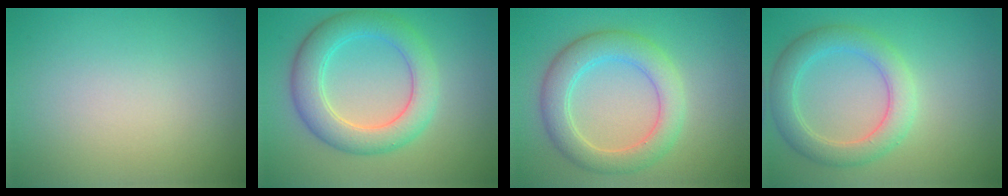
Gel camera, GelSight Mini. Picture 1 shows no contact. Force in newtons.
{"total": 5.5, "press": 5.5, "slide": 0.3}
{"total": 4.8, "press": 4.7, "slide": 0.3}
{"total": 4.2, "press": 4.2, "slide": 0.3}